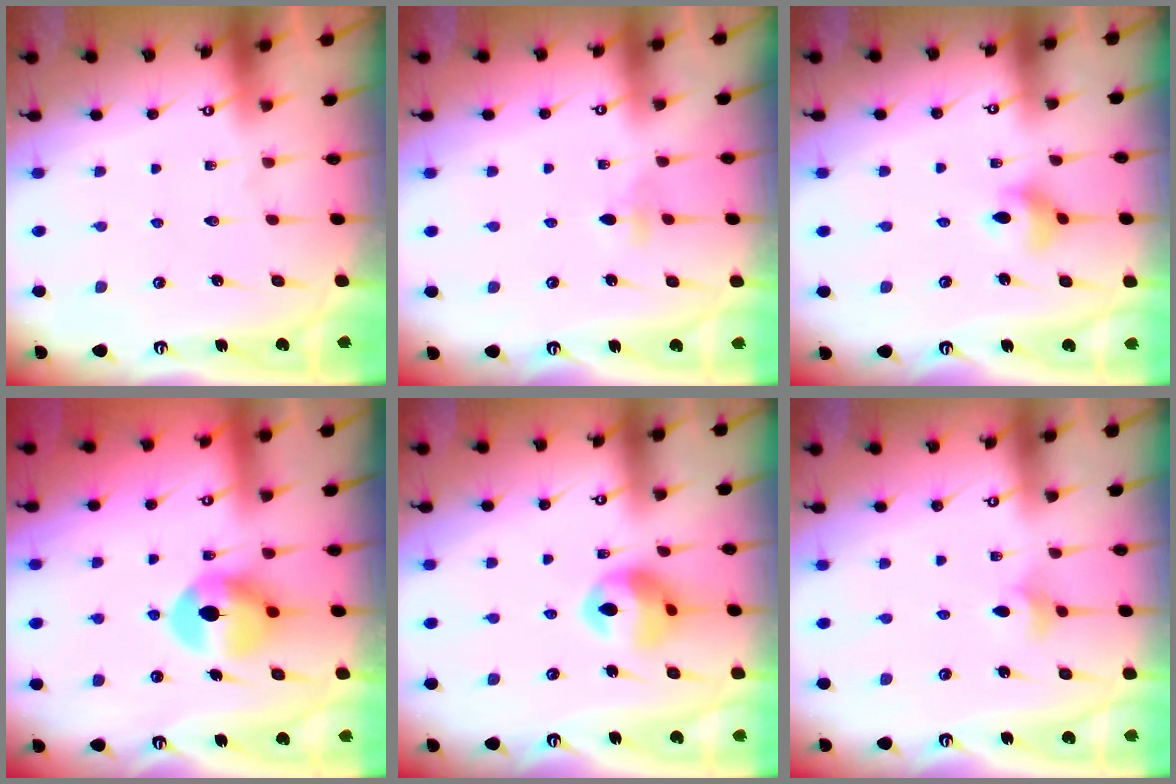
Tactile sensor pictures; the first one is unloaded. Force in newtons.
{"total": 3.7, "press": 3.6, "slide": 0.8}
{"total": 6.0, "press": 5.7, "slide": 2.1}
{"total": 10.6, "press": 10.6, "slide": 0.9}
{"total": 12.1, "press": 12.0, "slide": 1.6}
{"total": 3.3, "press": 3.2, "slide": 0.8}